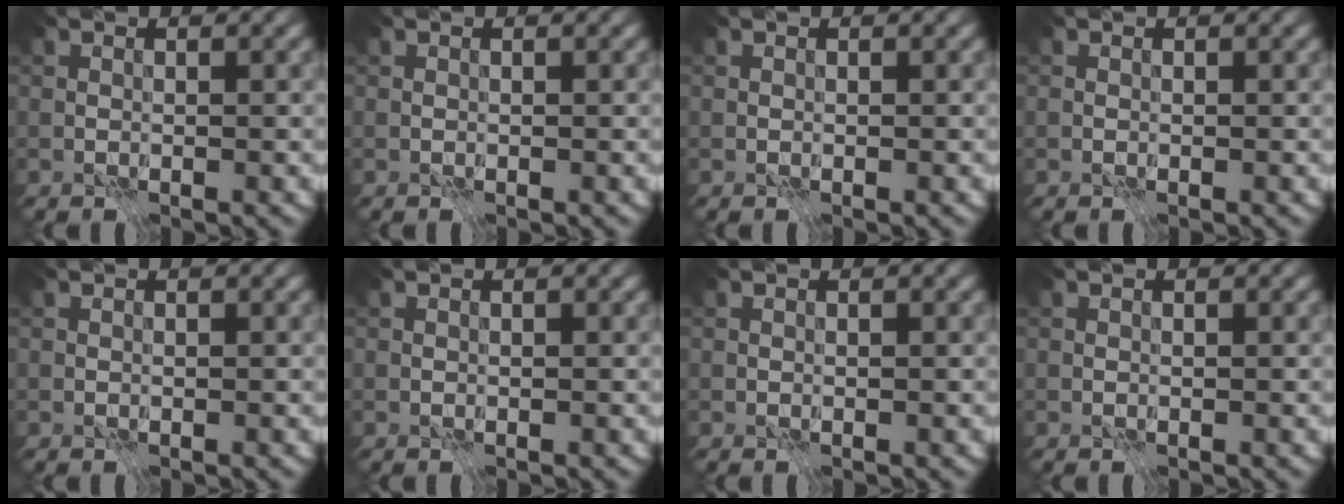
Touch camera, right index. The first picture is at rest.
{"total": 0.0}
{"total": 0.0}
{"total": 0.0}
{"total": 0.0}
{"total": 0.0}
{"total": 0.0}
{"total": 0.0}